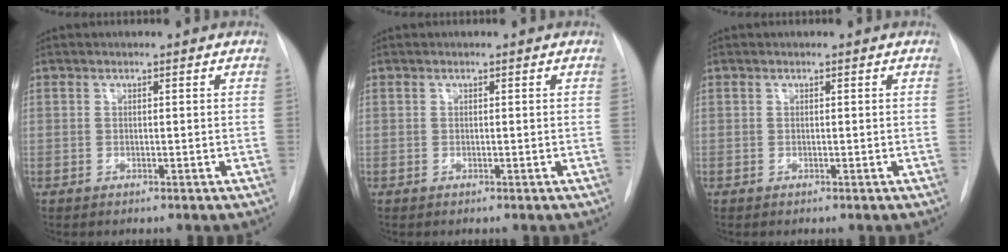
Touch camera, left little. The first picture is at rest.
{"total": 0.0}
{"total": 0.0}